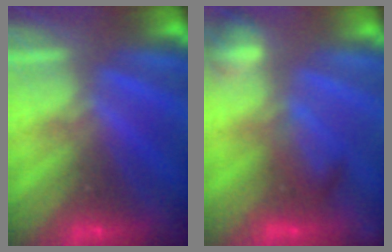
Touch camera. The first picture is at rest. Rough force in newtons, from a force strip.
{"total": 2.4}